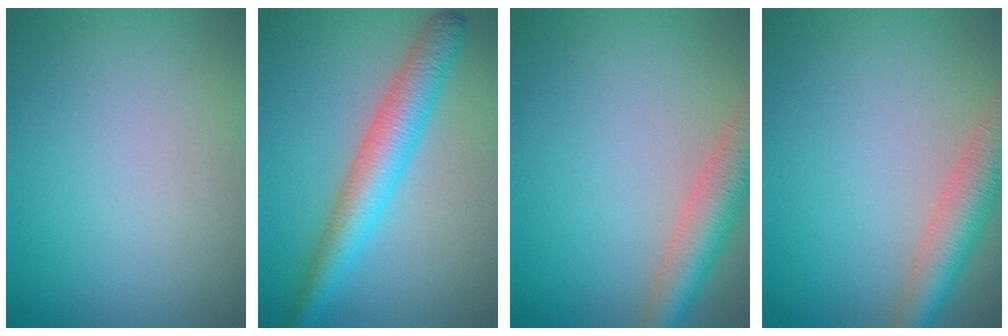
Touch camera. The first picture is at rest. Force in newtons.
{"total": 5.2, "press": 5.2, "slide": 0.1}
{"total": 5.1, "press": 5.1, "slide": 0.3}
{"total": 5.1, "press": 5.1, "slide": 0.3}